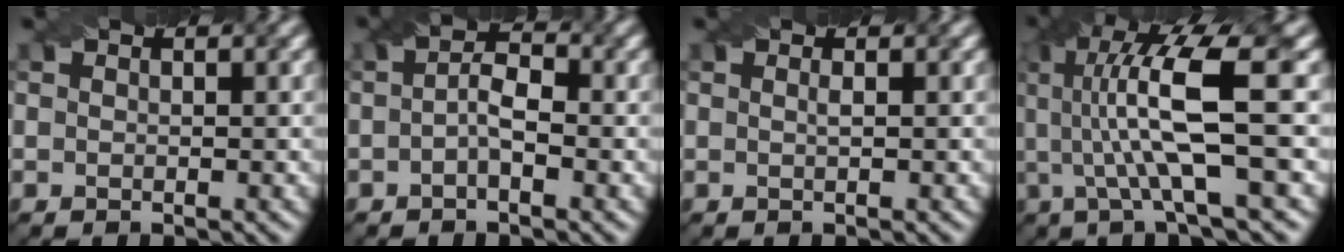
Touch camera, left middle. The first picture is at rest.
{"total": 2.4, "force": [-0.6, 0.8, 2.2], "torque": [-0.044, 0.006, -0.015]}
{"total": 0.6, "force": [0.1, 0.1, 0.6], "torque": [-0.012, 0.003, -0.002]}
{"total": 9.7, "force": [1.2, 2.0, 9.4], "torque": [-0.161, 0.012, 0.021]}